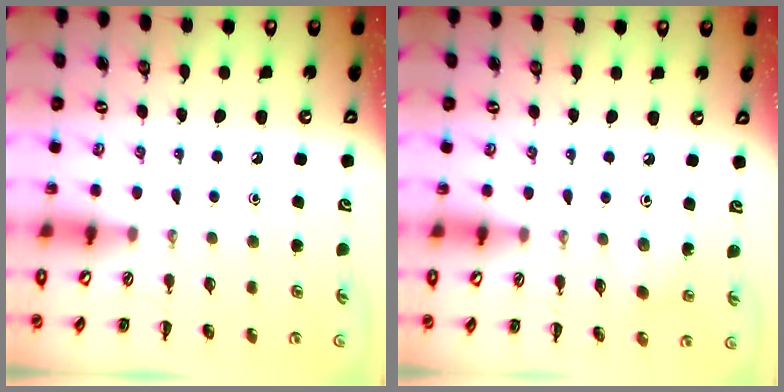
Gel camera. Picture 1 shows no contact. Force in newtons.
{"total": 2.6, "press": 2.5, "slide": 0.9}